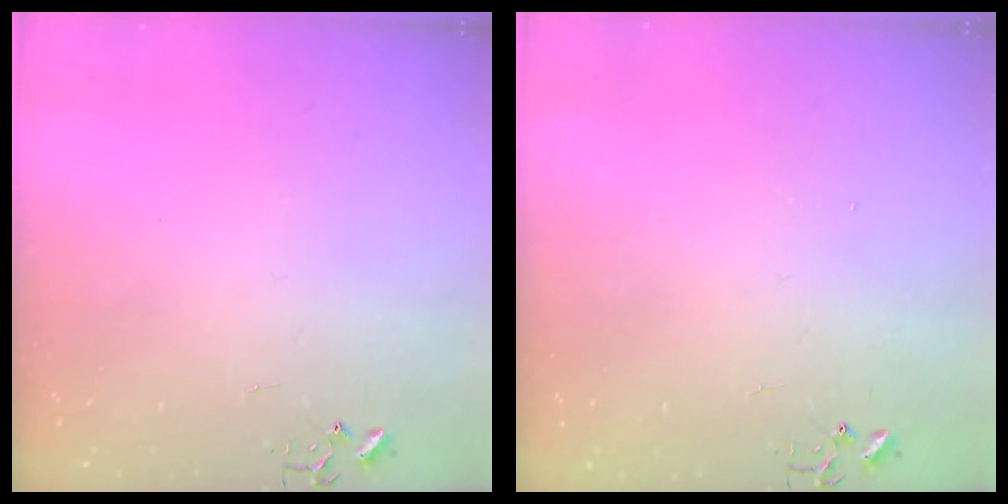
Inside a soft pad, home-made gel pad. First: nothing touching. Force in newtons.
{"total": 1.1, "press": 1.1, "slide": 0.1}